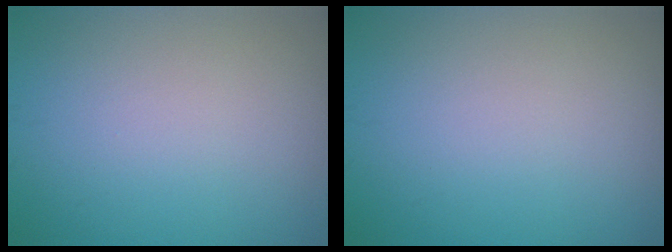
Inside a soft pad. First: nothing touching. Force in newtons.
{"total": 0.0}